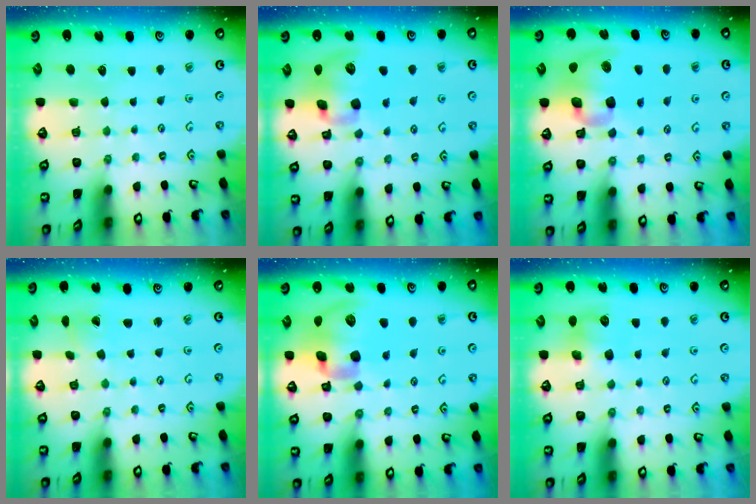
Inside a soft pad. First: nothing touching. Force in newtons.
{"total": 13.7, "press": 13.5, "slide": 2.4}
{"total": 13.3, "press": 13.2, "slide": 2.0}
{"total": 0.7, "press": 0.7, "slide": 0.1}
{"total": 16.8, "press": 16.7, "slide": 2.3}
{"total": 7.8, "press": 7.8, "slide": 0.5}